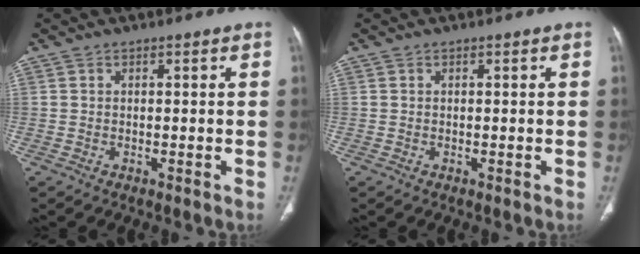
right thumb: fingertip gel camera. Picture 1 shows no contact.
{"total": 0.0}